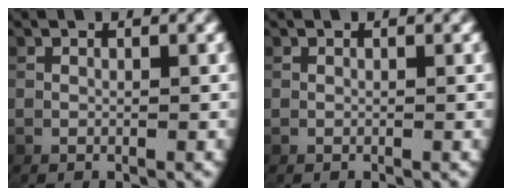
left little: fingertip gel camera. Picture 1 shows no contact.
{"total": 0.0}